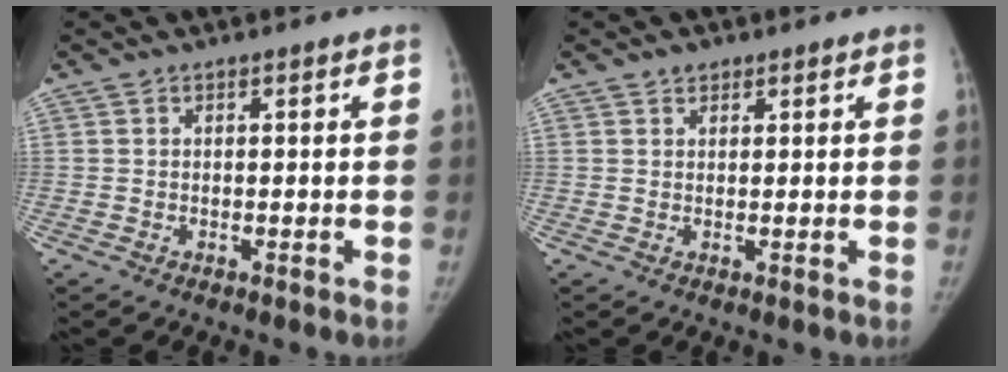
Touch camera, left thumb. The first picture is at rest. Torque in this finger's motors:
{"motor_torque": [-0.01, -0.07, 0.56, -0.40, 0.00]}